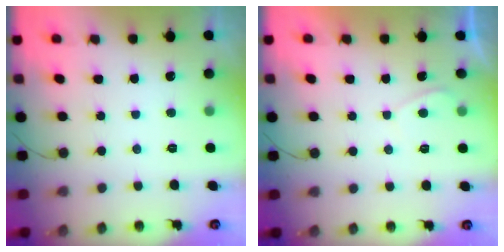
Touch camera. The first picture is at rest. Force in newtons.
{"total": 0.0}